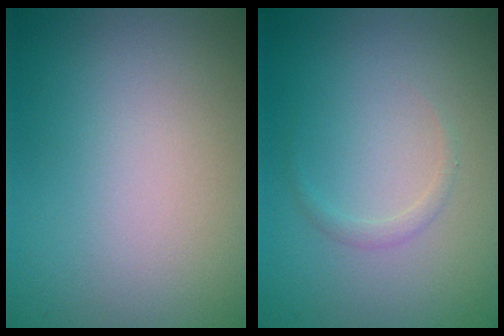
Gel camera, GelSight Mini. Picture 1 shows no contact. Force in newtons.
{"total": 0.8, "press": 0.8, "slide": 0.0}